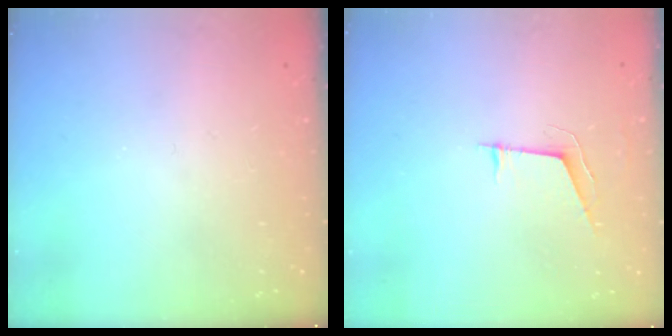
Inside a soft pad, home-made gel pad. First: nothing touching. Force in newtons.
{"total": 5.4, "press": 4.9, "slide": 2.4}